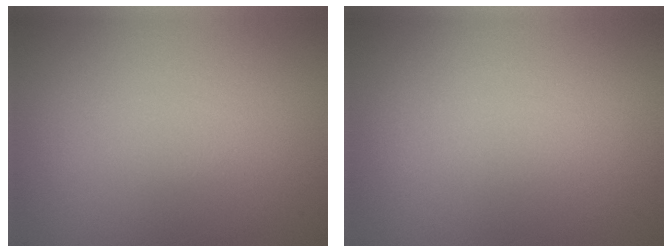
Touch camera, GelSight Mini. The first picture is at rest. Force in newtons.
{"total": 0.0}